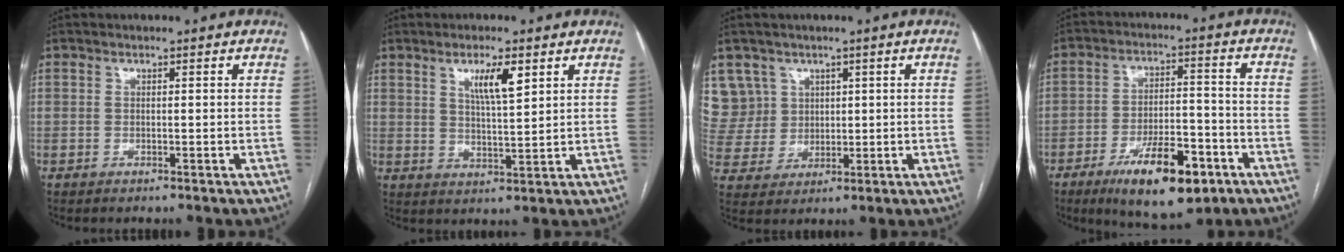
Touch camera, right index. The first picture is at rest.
{"total": 5.7, "force": [2.9, 0.8, 4.9], "torque": [-0.086, -0.004, 0.052]}
{"total": 7.9, "force": [4.1, 6.7, -0.6], "torque": [0.010, 0.024, 0.094]}
{"total": 13.8, "force": [-7.7, 4.5, 10.6], "torque": [-0.173, 0.002, -0.115]}